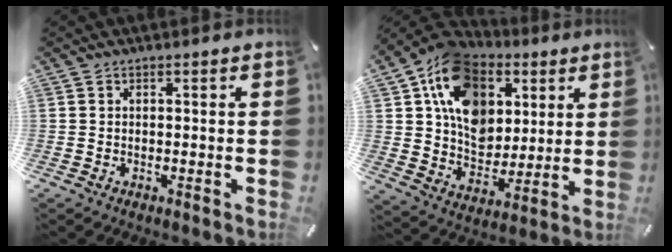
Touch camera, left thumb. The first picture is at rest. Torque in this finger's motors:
{"motor_torque": [2.38, 2.63, 1.60, -1.17, 0.28]}